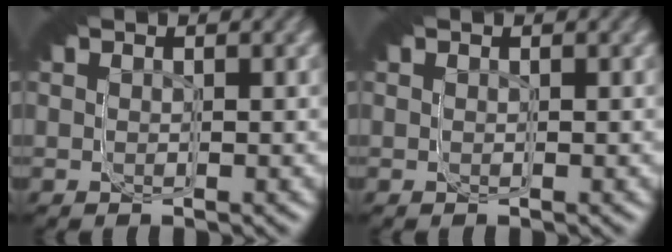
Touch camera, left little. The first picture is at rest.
{"total": 0.0}